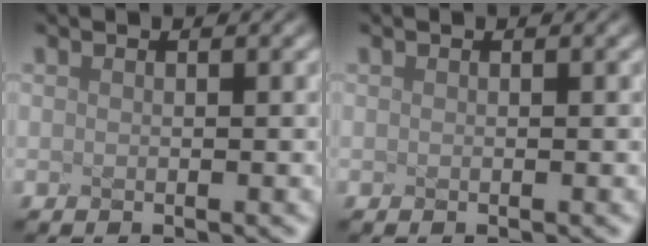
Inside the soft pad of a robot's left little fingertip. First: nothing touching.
{"total": 0.0}